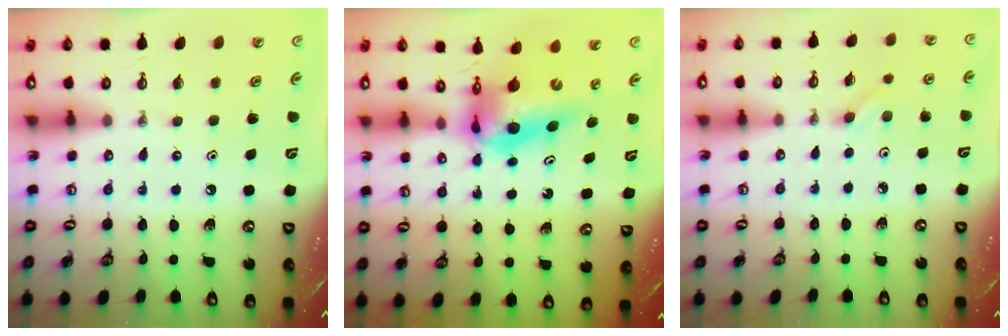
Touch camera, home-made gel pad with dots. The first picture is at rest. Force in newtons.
{"total": 8.9, "press": 8.9, "slide": 0.8}
{"total": 2.6, "press": 2.1, "slide": 1.5}